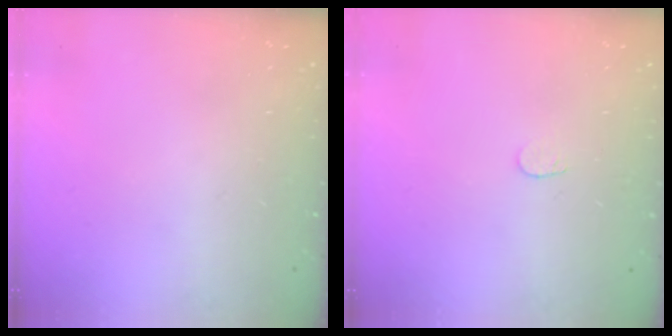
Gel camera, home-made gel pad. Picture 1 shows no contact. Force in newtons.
{"total": 3.6, "press": 3.6, "slide": 0.3}